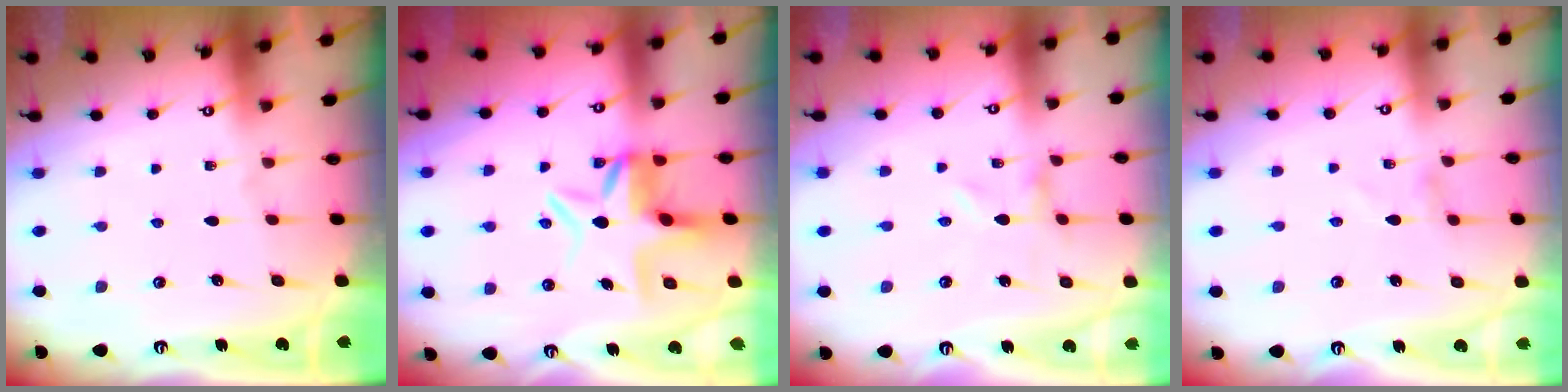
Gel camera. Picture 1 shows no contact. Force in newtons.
{"total": 7.9, "press": 7.4, "slide": 2.6}
{"total": 0.0}
{"total": 1.2, "press": 1.2, "slide": 0.1}